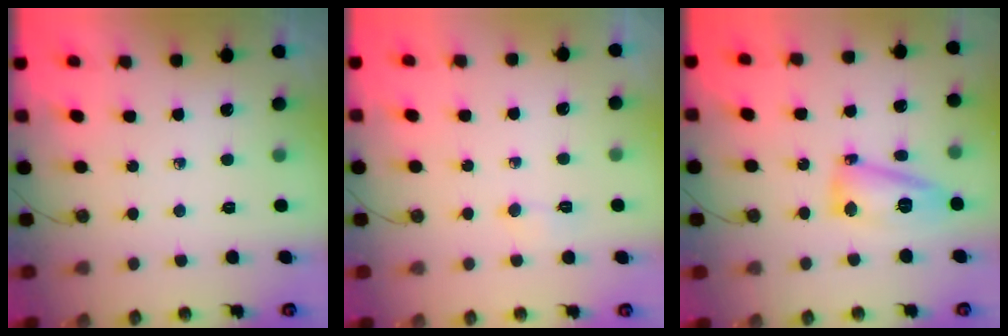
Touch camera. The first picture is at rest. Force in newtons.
{"total": 2.7, "press": 2.6, "slide": 0.5}
{"total": 13.0, "press": 13.0, "slide": 1.2}